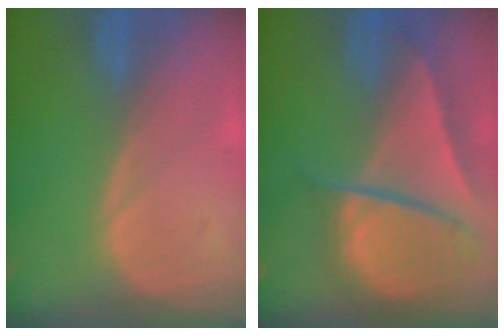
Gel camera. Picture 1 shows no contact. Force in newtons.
{"total": 9.4, "press": 8.1, "slide": 4.7}